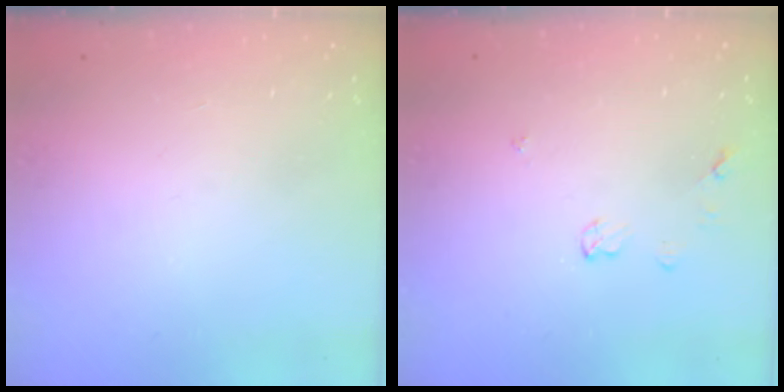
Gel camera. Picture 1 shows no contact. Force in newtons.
{"total": 3.7, "press": 3.7, "slide": 0.5}